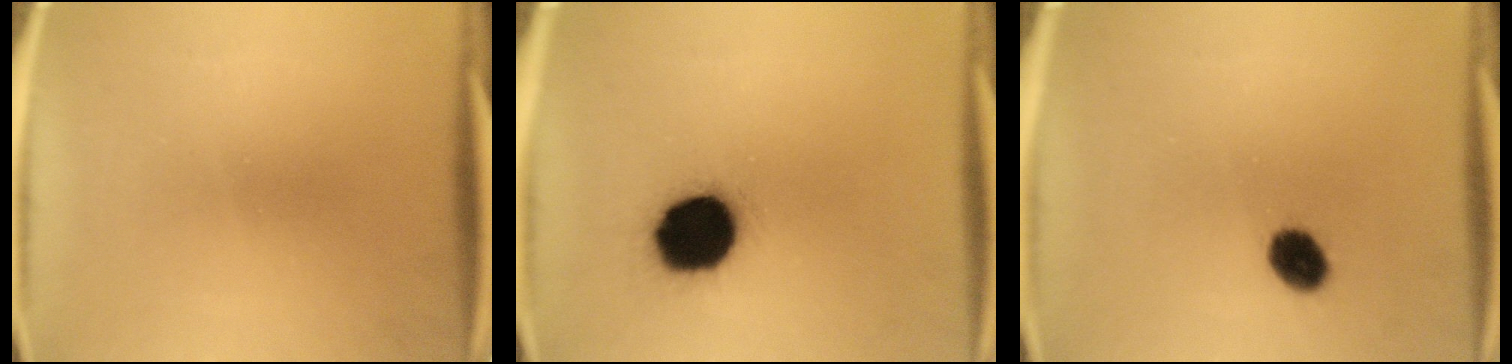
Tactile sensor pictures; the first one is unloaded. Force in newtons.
{"total": 18.1}
{"total": 5.8}